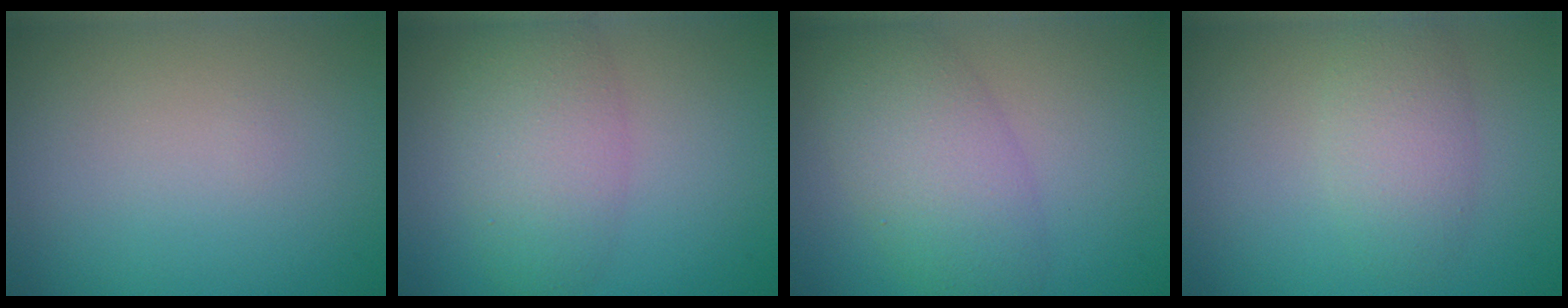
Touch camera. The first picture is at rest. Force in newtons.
{"total": 4.7, "press": 4.7, "slide": 0.1}
{"total": 5.5, "press": 5.5, "slide": 0.1}
{"total": 3.1, "press": 3.1, "slide": 0.1}